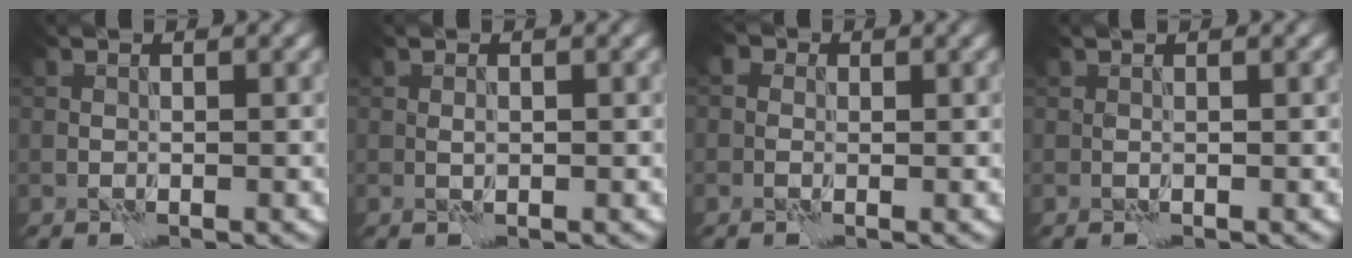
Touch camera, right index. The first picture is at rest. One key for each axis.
{"total": 0.0}
{"total": 2.6, "fx": 0.6, "fy": 2.2, "fz": 1.3, "tx": -0.005, "ty": 0.013, "tz": -0.018}
{"total": 0.6, "fx": 0.4, "fy": 0.2, "fz": 0.4, "tx": -0.011, "ty": 0.001, "tz": 0.005}